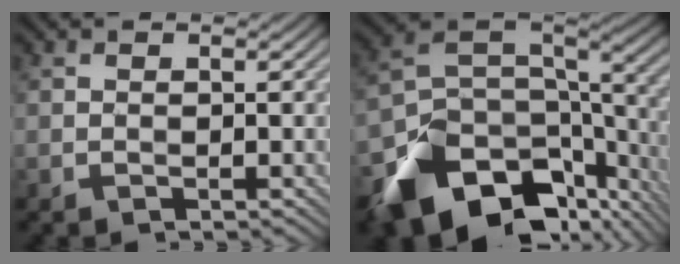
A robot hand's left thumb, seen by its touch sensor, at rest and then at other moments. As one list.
[{"total": 15.5, "force": [-8.3, 9.6, 8.9], "torque": [-0.202, -0.037, -0.115]}]